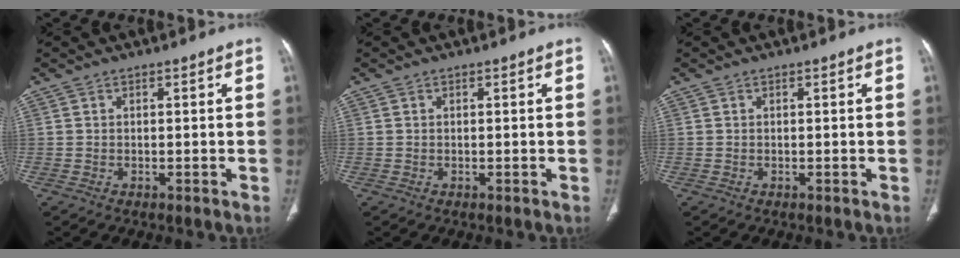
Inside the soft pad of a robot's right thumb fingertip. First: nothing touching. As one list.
[{"total": 0.0}, {"total": 0.0}]